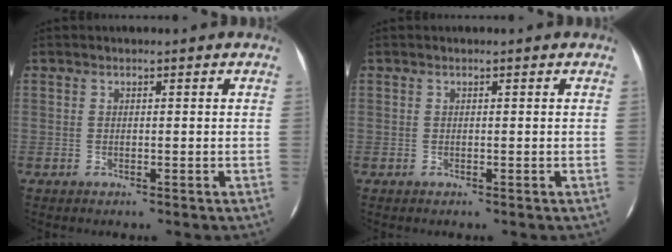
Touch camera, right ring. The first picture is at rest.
{"total": 0.0}